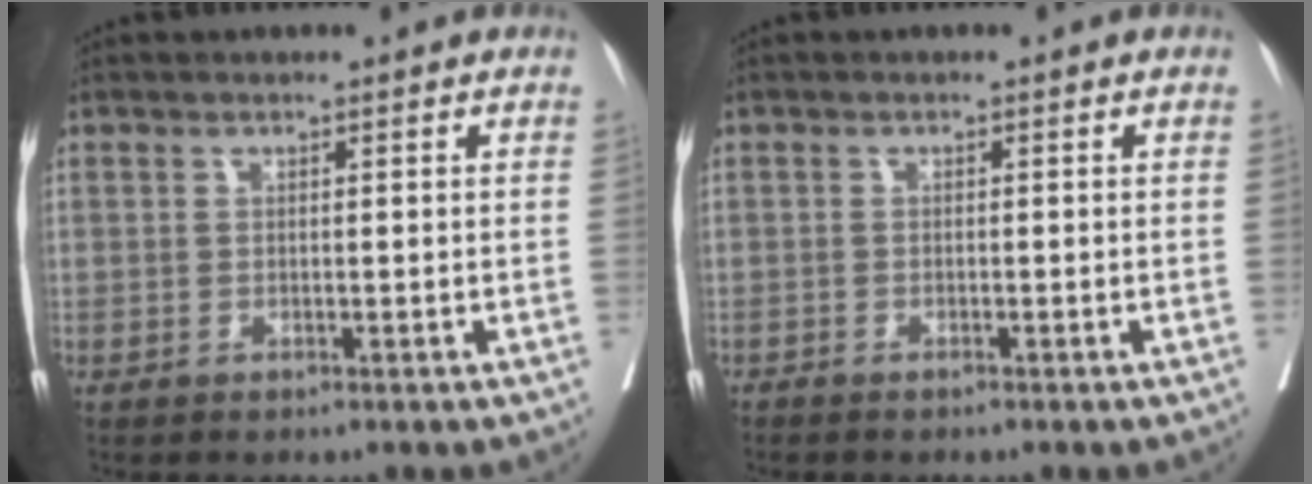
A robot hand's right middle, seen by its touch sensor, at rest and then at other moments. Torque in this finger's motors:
{"motor_torque": [-0.11, 0.01, -0.01, 0.00]}